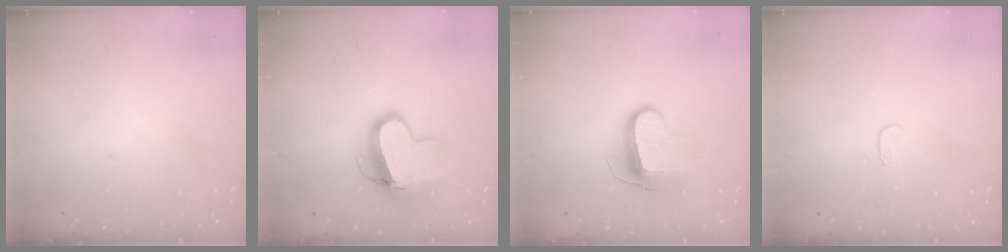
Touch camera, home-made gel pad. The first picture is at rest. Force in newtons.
{"total": 12.4, "press": 12.3, "slide": 1.7}
{"total": 9.6, "press": 9.6, "slide": 0.6}
{"total": 3.4, "press": 3.4, "slide": 0.2}